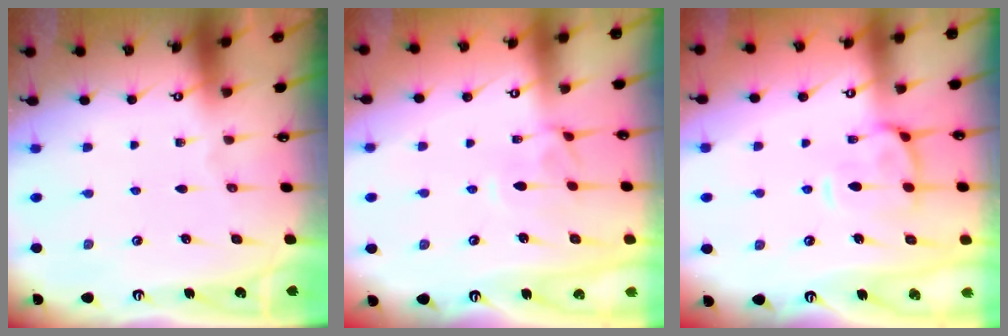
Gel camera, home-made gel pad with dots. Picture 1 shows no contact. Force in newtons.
{"total": 2.2, "press": 2.0, "slide": 0.8}
{"total": 5.8, "press": 5.6, "slide": 1.5}